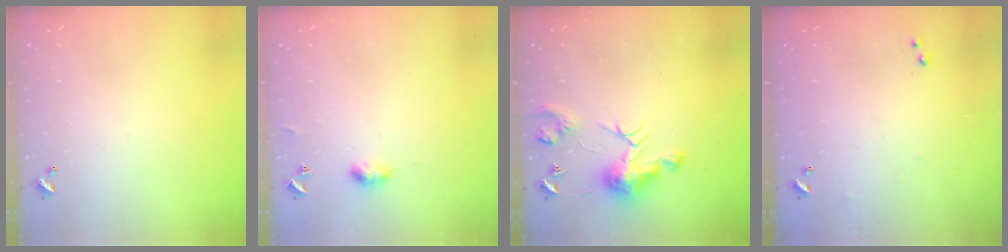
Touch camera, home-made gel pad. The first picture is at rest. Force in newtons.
{"total": 3.8, "press": 3.8, "slide": 0.6}
{"total": 9.3, "press": 9.3, "slide": 0.5}
{"total": 5.2, "press": 5.2, "slide": 0.6}